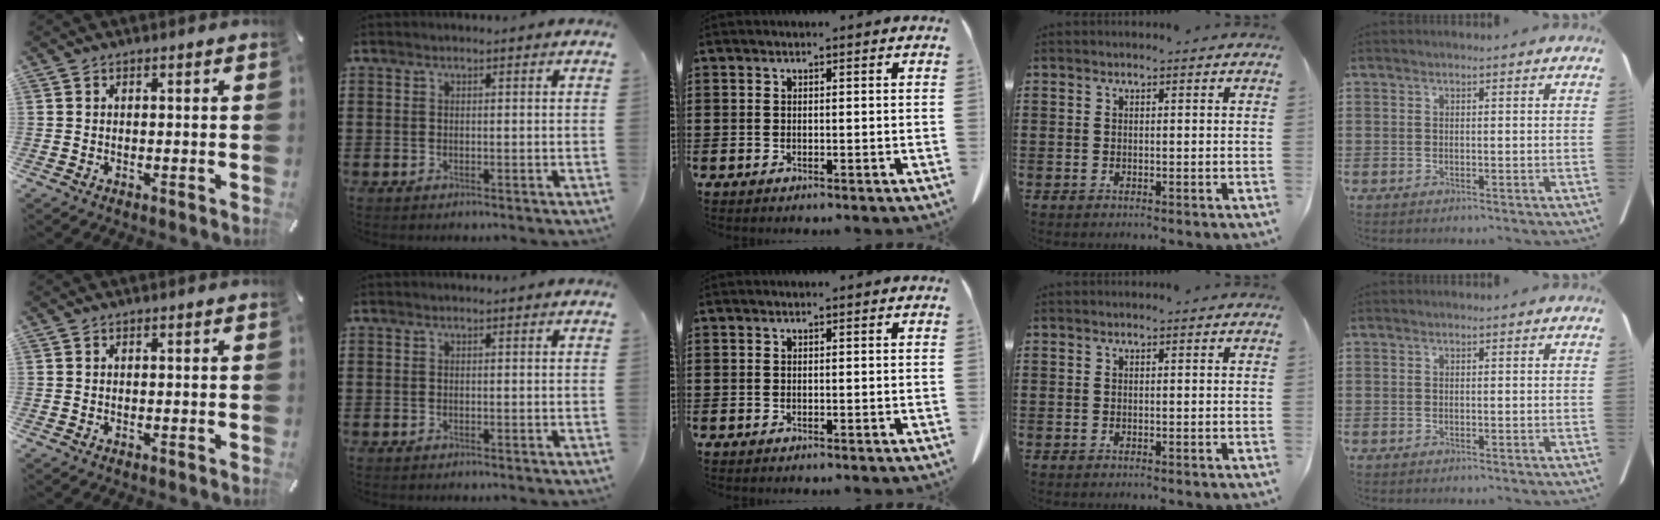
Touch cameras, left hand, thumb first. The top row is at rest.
{}